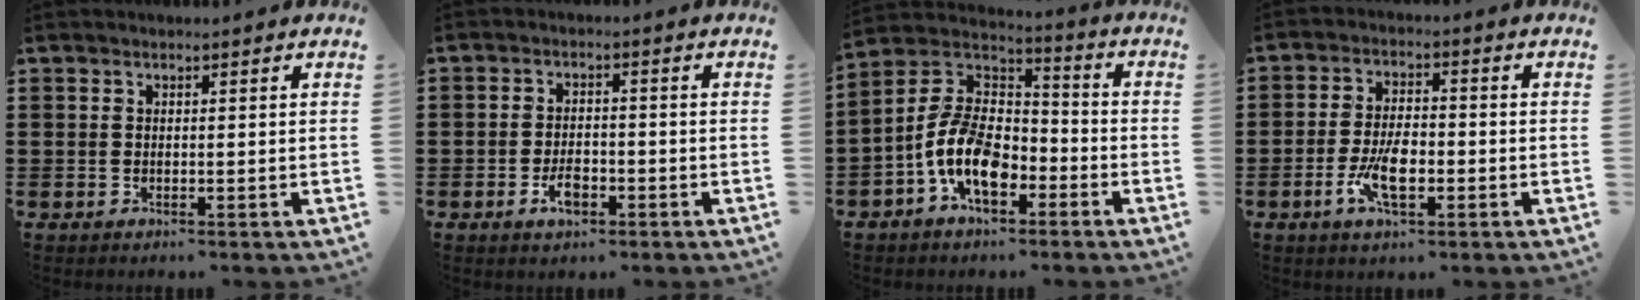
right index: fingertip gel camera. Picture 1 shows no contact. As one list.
[{"total": 3.5, "force": [-1.6, 1.8, 2.5], "torque": [-0.053, -0.002, -0.030]}, {"total": 10.5, "force": [-4.3, 5.7, 7.7], "torque": [-0.188, -0.011, -0.089]}, {"total": 6.8, "force": [-2.2, 2.8, 5.8], "torque": [-0.131, -0.006, -0.045]}]